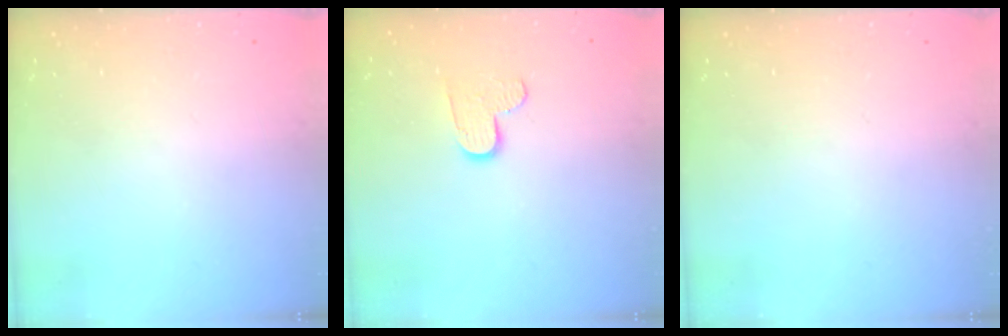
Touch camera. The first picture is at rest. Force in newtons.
{"total": 7.0, "press": 7.0, "slide": 0.3}
{"total": 0.0}